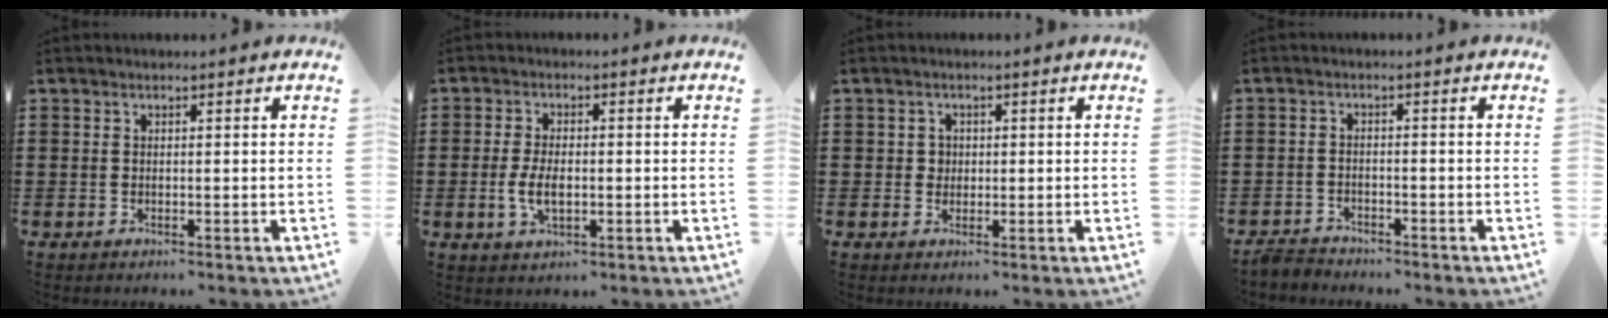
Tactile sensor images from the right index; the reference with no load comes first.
{"total": 4.6, "force": [-0.8, 2.2, 3.9], "torque": [-0.084, -0.001, -0.016]}
{"total": 1.5, "force": [0.2, 1.4, 0.5], "torque": [-0.014, 0.008, 0.003]}
{"total": 2.5, "force": [-2.4, 0.3, -0.2], "torque": [-0.002, 0.001, -0.053]}